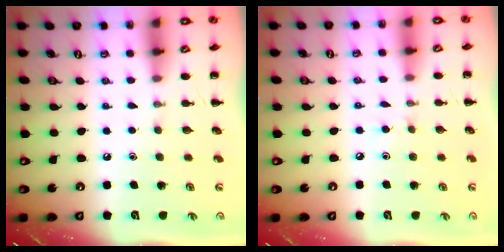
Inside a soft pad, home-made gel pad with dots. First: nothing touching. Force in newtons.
{"total": 3.8, "press": 3.6, "slide": 1.2}